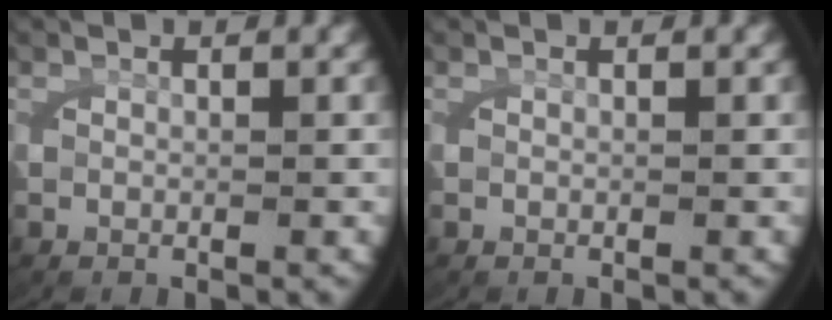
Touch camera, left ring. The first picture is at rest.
{"total": 0.0}